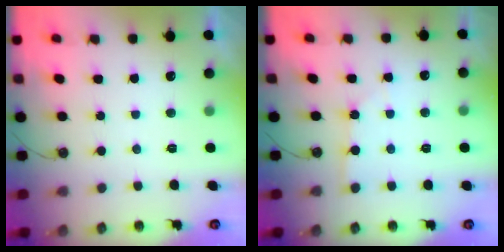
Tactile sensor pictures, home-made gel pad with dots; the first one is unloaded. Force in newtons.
{"total": 1.0, "press": 1.0, "slide": 0.2}